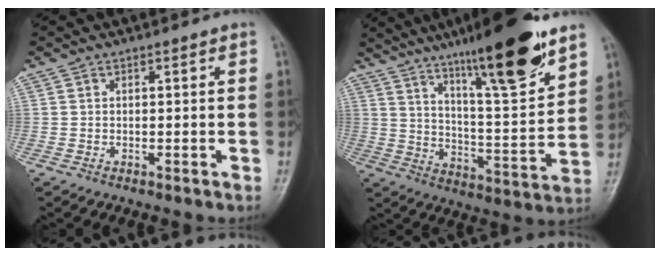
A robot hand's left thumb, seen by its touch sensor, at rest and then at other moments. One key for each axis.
{"total": 19.8, "fx": 13.4, "fy": 2.5, "fz": 14.3, "tx": -0.199, "ty": -0.072, "tz": 0.217}